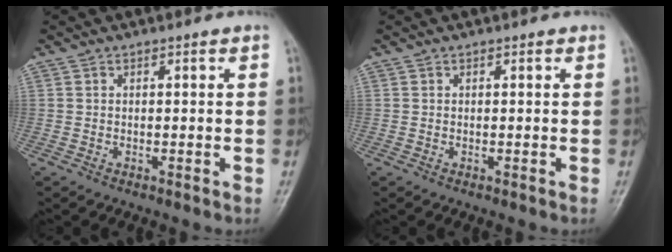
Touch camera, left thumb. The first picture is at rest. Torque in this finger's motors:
{"motor_torque": [0.00, 0.00, -0.09, 0.06, 0.00]}